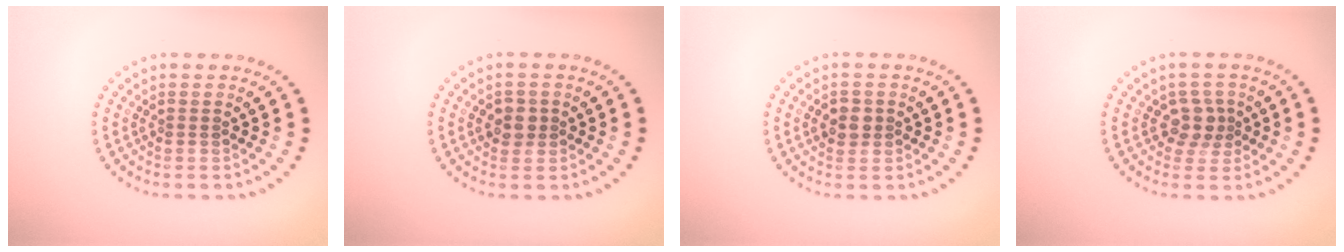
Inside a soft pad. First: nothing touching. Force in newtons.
{"total": 1.7, "press": 1.7, "slide": 0.5}
{"total": 1.8, "press": 1.7, "slide": 0.6}
{"total": 2.2, "press": 1.8, "slide": 1.3}